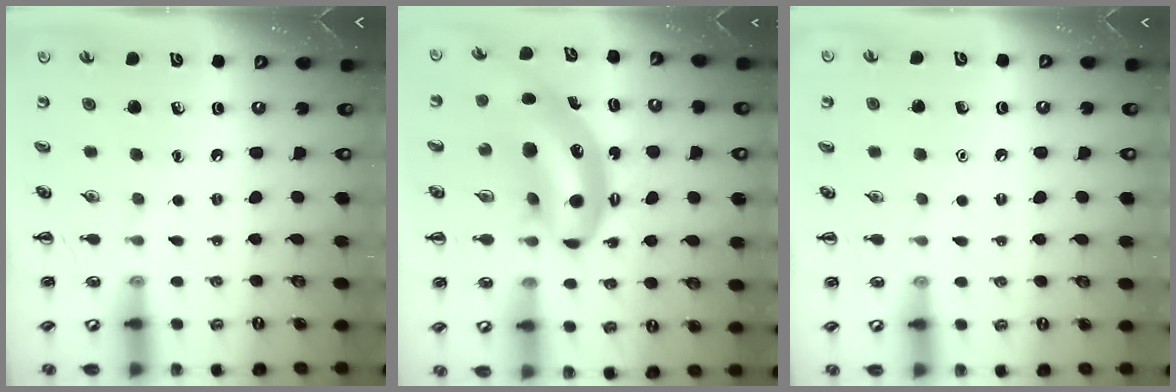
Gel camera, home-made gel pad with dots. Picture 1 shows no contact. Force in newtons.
{"total": 11.6, "press": 11.1, "slide": 3.3}
{"total": 1.5, "press": 1.5, "slide": 0.1}